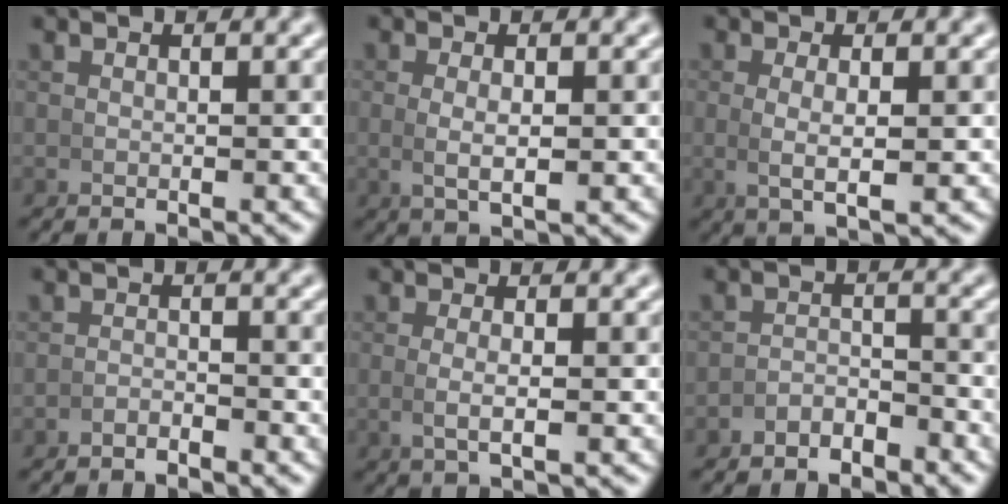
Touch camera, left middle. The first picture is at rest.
{"total": 2.2, "force": [0.2, 0.6, 2.1], "torque": [-0.043, -0.007, 0.012]}
{"total": 2.9, "force": [0.3, 0.7, 2.8], "torque": [-0.056, -0.009, 0.013]}
{"total": 1.5, "force": [-1.5, 0.1, 0.0], "torque": [0.001, -0.003, -0.030]}
{"total": 1.8, "force": [-0.1, 0.3, 1.8], "torque": [-0.041, -0.008, 0.004]}
{"total": 2.9, "force": [-2.7, 1.1, 0.3], "torque": [0.000, 0.000, -0.052]}